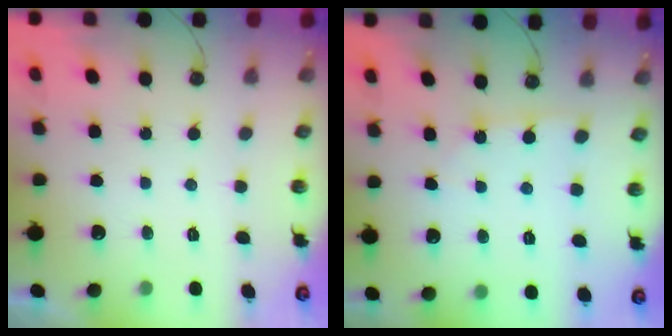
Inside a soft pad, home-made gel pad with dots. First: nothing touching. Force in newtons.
{"total": 2.6, "press": 2.6, "slide": 0.3}